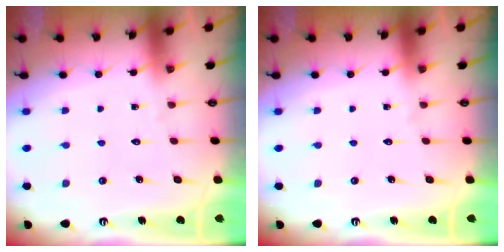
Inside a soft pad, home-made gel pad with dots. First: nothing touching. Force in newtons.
{"total": 0.0}